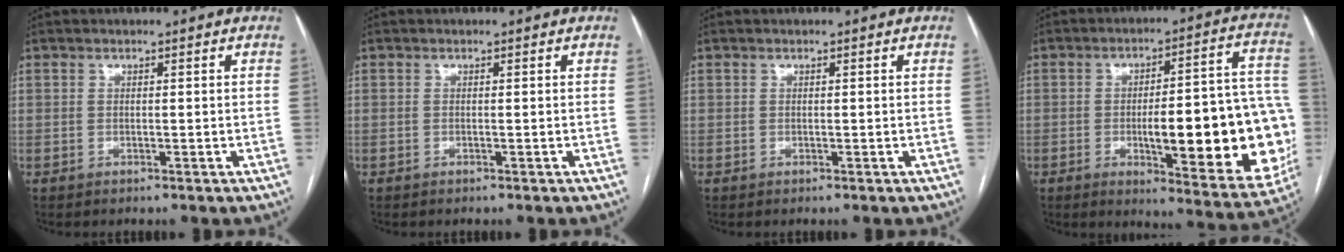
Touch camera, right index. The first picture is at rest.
{"total": 0.0}
{"total": 0.0}
{"total": 23.6, "force": [-4.1, 5.1, 22.7], "torque": [-0.228, 0.022, -0.035]}